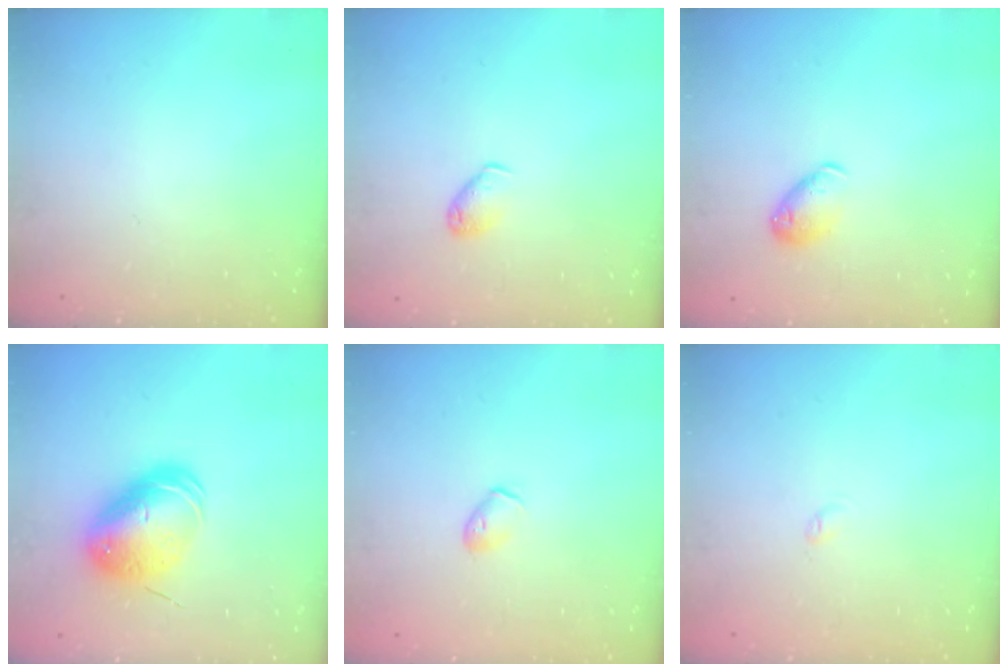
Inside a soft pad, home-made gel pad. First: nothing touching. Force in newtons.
{"total": 5.2, "press": 5.1, "slide": 1.0}
{"total": 6.4, "press": 6.4, "slide": 0.4}
{"total": 12.1, "press": 11.9, "slide": 2.2}
{"total": 5.1, "press": 4.9, "slide": 1.3}
{"total": 2.3, "press": 2.3, "slide": 0.3}